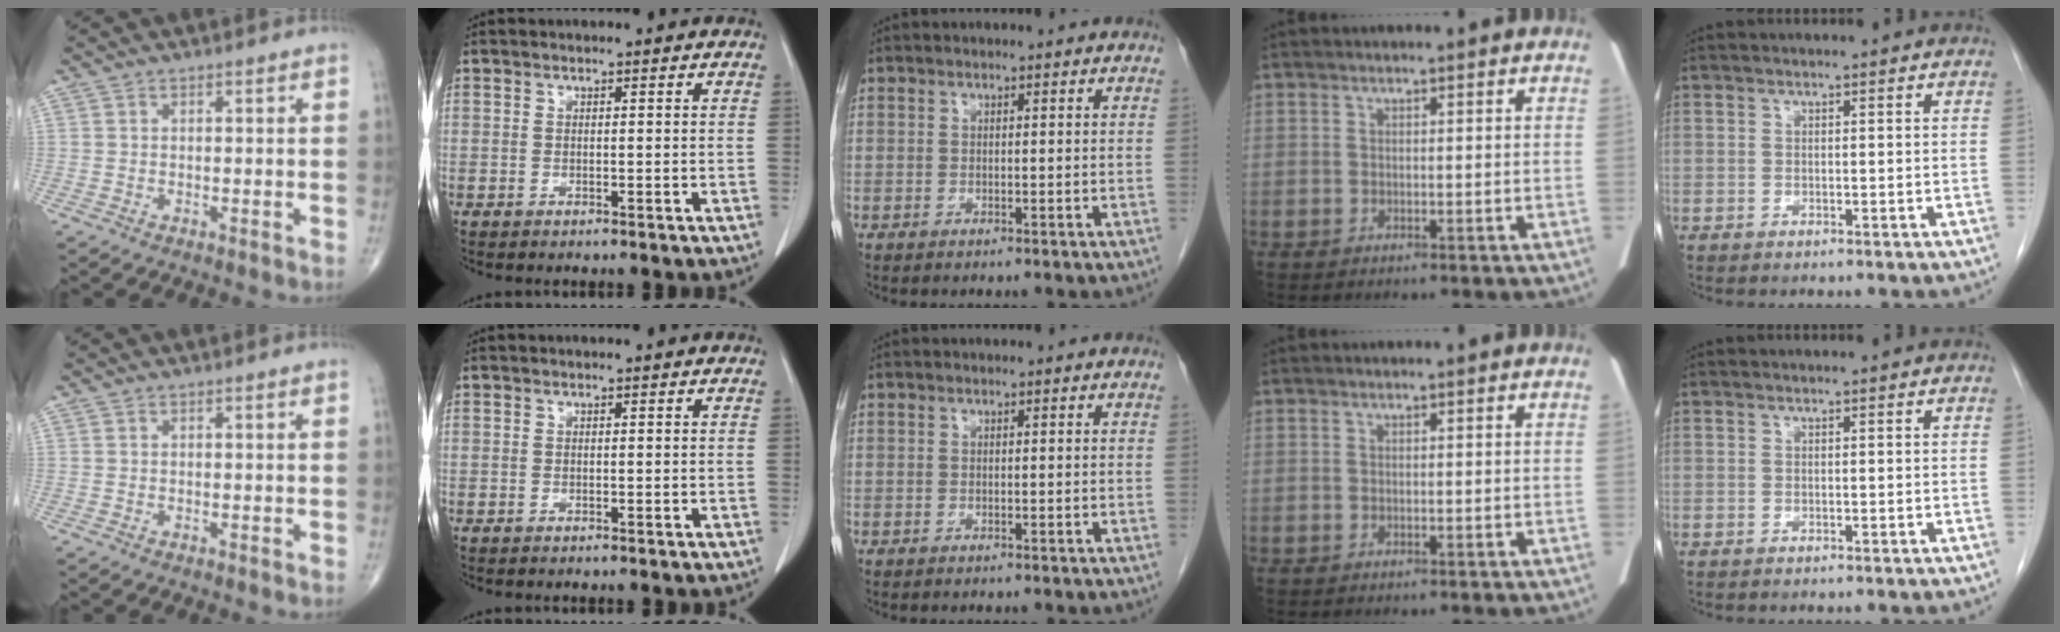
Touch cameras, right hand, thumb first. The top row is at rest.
{}